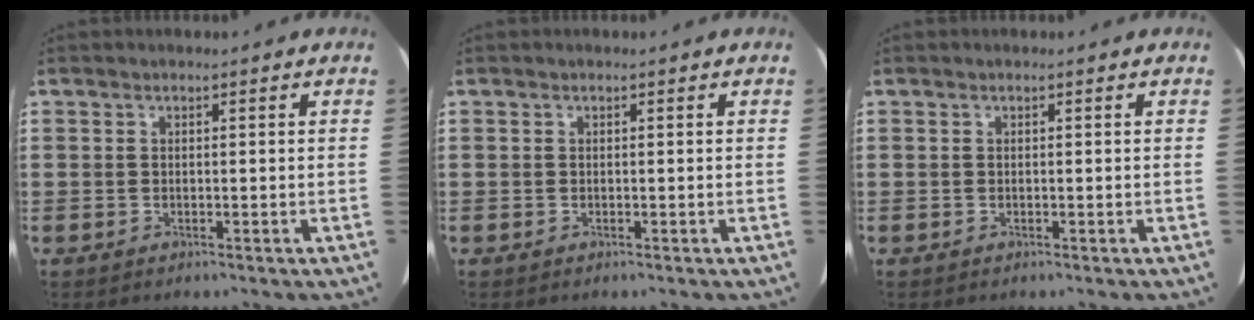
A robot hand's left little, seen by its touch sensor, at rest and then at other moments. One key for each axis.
{"total": 0.0}
{"total": 0.0}